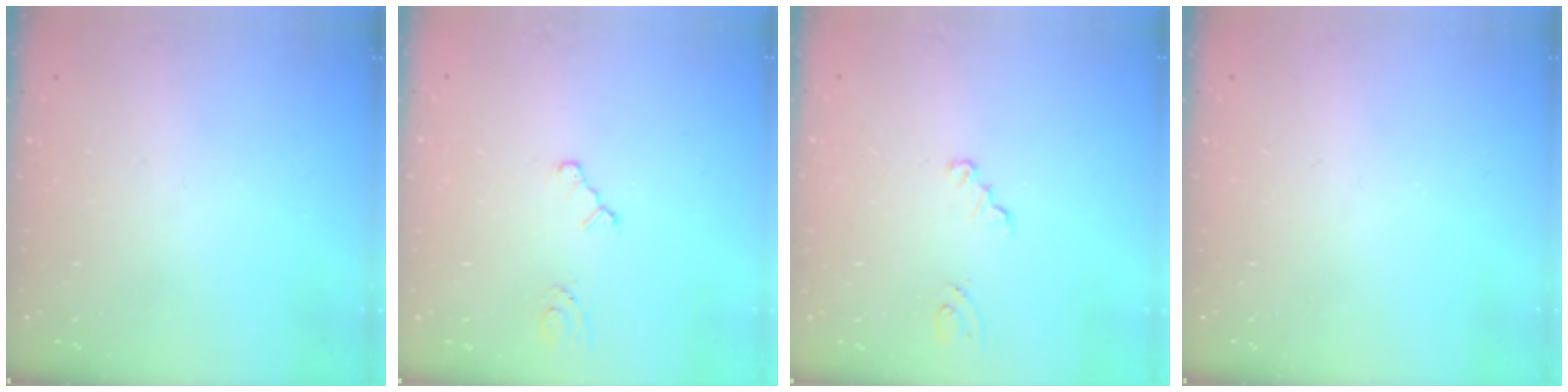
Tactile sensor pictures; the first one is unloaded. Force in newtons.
{"total": 2.3, "press": 2.3, "slide": 0.3}
{"total": 2.1, "press": 2.1, "slide": 0.2}
{"total": 0.0}